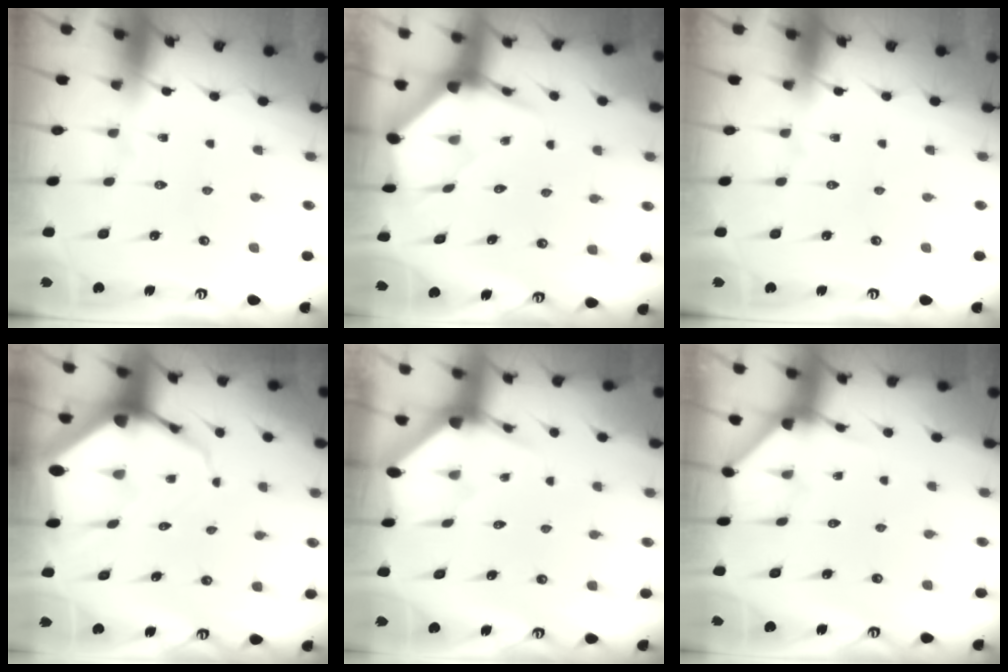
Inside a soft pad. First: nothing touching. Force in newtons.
{"total": 4.0, "press": 3.9, "slide": 0.4}
{"total": 0.0}
{"total": 6.7, "press": 6.7, "slide": 0.6}
{"total": 2.9, "press": 2.9, "slide": 0.3}
{"total": 3.6, "press": 3.5, "slide": 0.6}